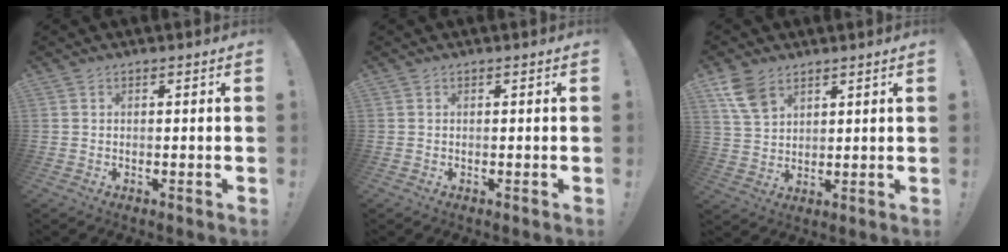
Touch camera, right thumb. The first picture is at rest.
{"total": 0.0}
{"total": 8.5, "force": [5.4, 5.0, 4.4], "torque": [-0.075, -0.017, 0.107]}